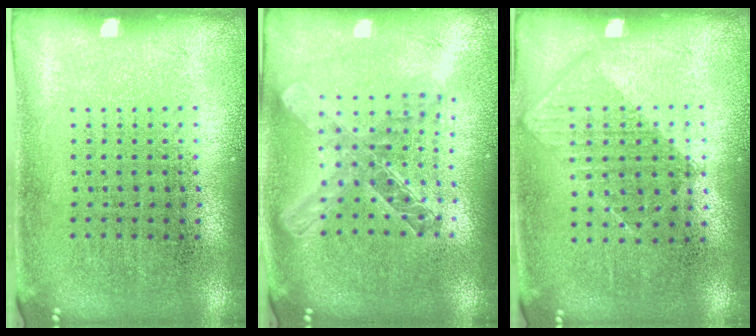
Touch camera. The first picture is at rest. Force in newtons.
{"total": 2.1, "press": 1.7, "slide": 1.2}
{"total": 0.8, "press": 0.7, "slide": 0.4}